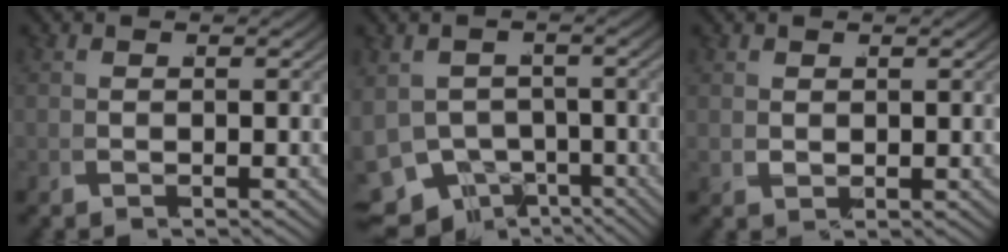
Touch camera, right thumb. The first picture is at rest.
{"total": 8.5, "force": [-3.9, 6.5, 3.9], "torque": [-0.083, -0.061, -0.044]}
{"total": 2.2, "force": [0.9, 1.7, 1.0], "torque": [-0.029, -0.005, 0.024]}